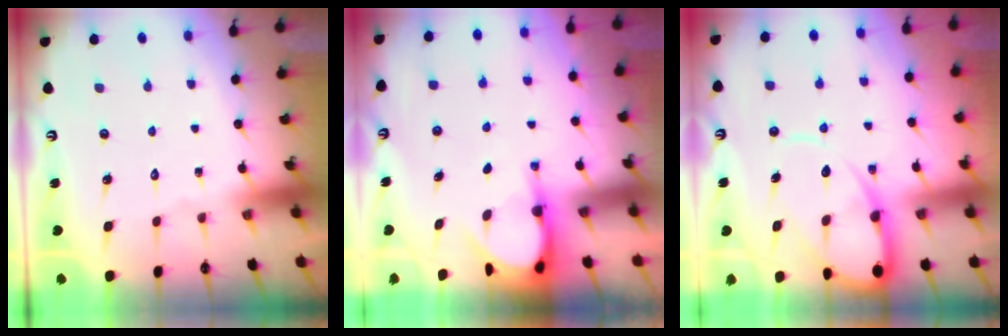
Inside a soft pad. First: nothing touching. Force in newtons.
{"total": 4.8, "press": 4.8, "slide": 0.3}
{"total": 12.2, "press": 12.1, "slide": 1.2}